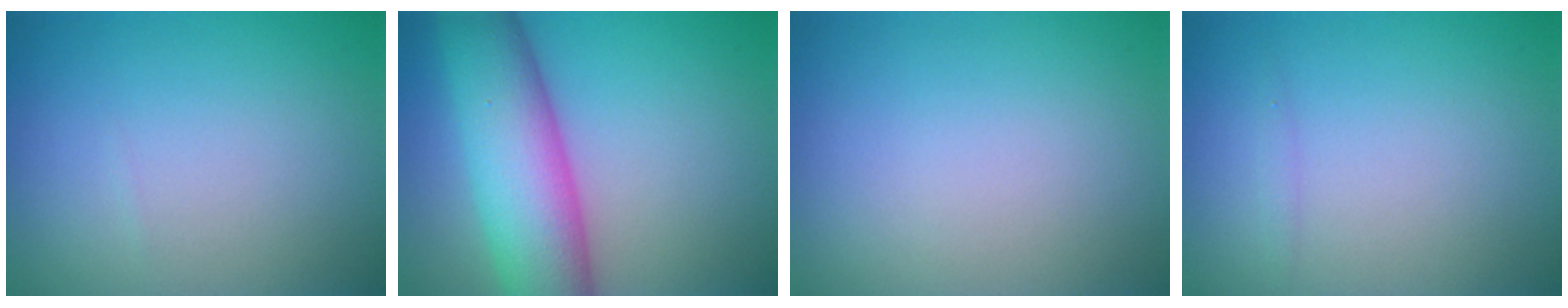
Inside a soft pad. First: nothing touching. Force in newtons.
{"total": 10.5, "press": 10.5, "slide": 0.2}
{"total": 0.0}
{"total": 0.5, "press": 0.5, "slide": 0.0}